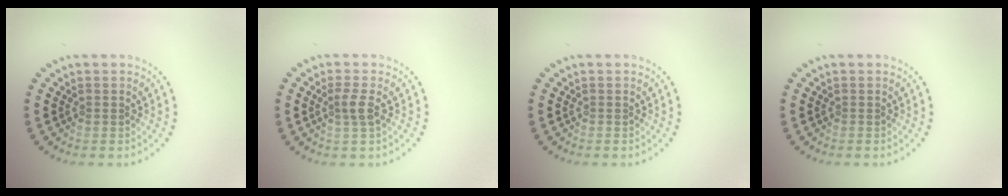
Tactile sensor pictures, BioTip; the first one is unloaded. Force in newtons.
{"total": 1.6, "press": 1.3, "slide": 0.9}
{"total": 0.0}
{"total": 0.0}